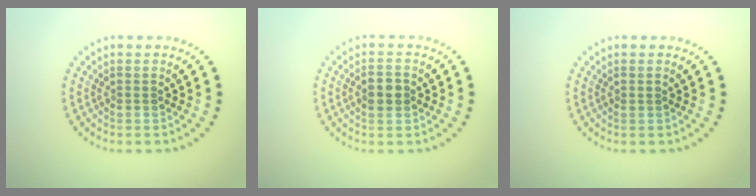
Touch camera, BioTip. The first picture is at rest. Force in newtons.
{"total": 2.2, "press": 2.2, "slide": 0.0}
{"total": 0.5, "press": 0.5, "slide": 0.2}